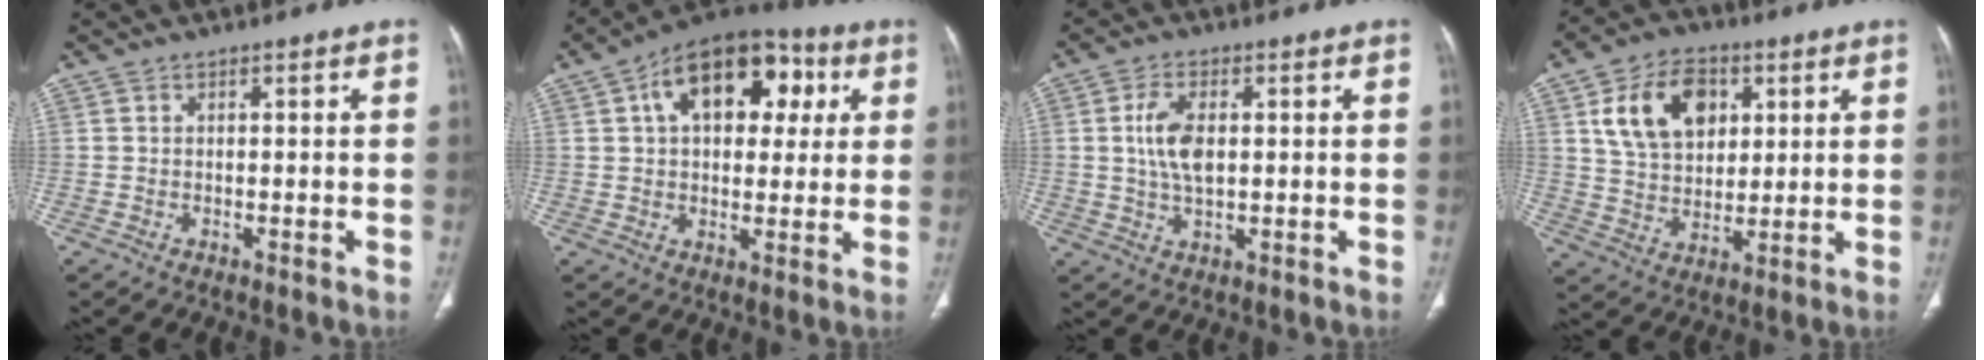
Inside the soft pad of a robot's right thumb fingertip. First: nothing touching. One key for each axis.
{"total": 17.8, "fx": 5.6, "fy": 10.9, "fz": 13.0, "tx": -0.155, "ty": 0.017, "tz": 0.077}
{"total": 6.8, "fx": 0.9, "fy": 3.5, "fz": 5.8, "tx": -0.118, "ty": 0.000, "tz": 0.018}
{"total": 14.1, "fx": 4.9, "fy": 9.9, "fz": 8.8, "tx": -0.118, "ty": -0.008, "tz": 0.089}